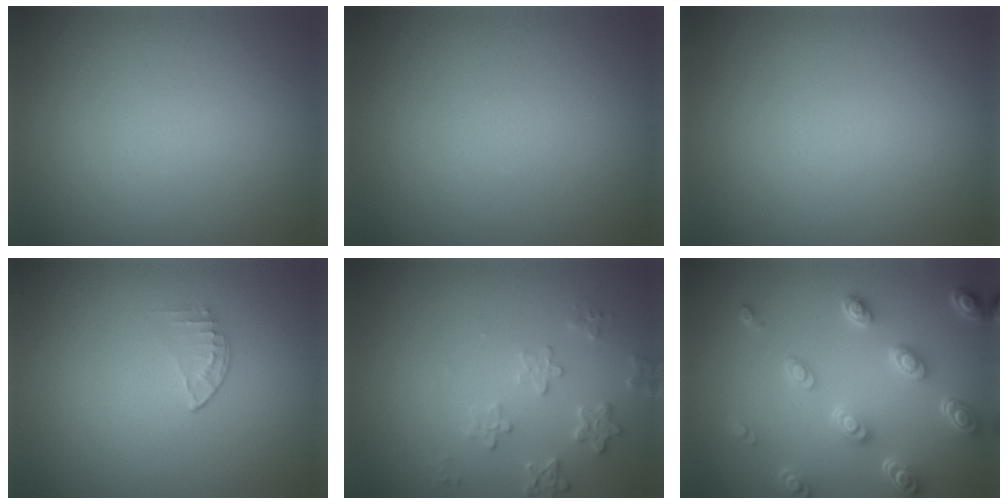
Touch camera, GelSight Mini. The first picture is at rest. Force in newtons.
{"total": 0.0}
{"total": 0.0}
{"total": 0.8, "press": 0.6, "slide": 0.6}
{"total": 2.5, "press": 2.4, "slide": 0.6}
{"total": 5.0, "press": 3.7, "slide": 3.3}